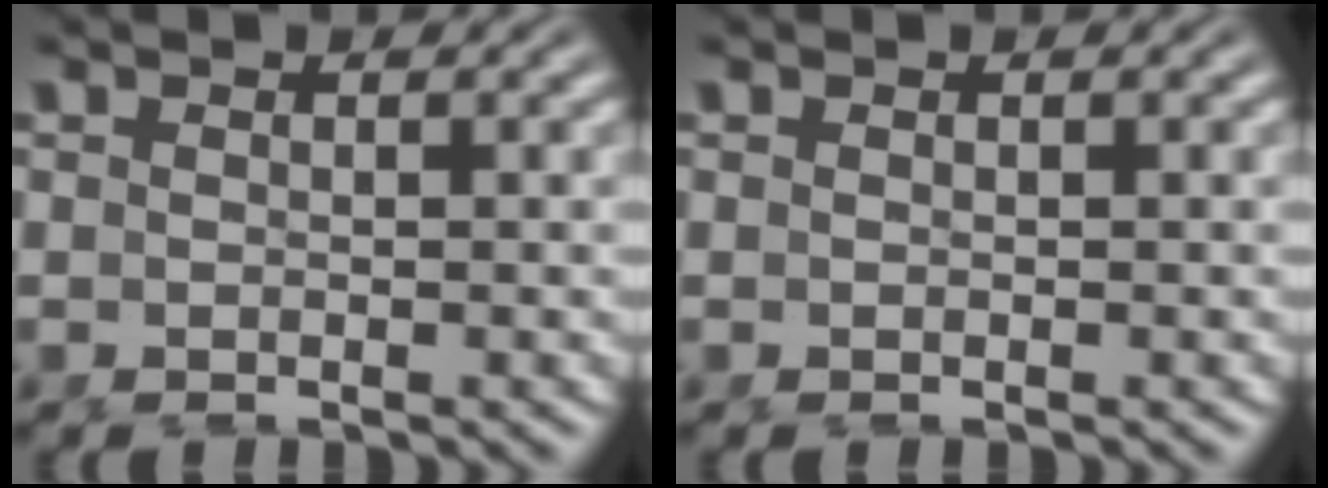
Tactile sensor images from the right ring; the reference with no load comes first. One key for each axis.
{"total": 0.0}